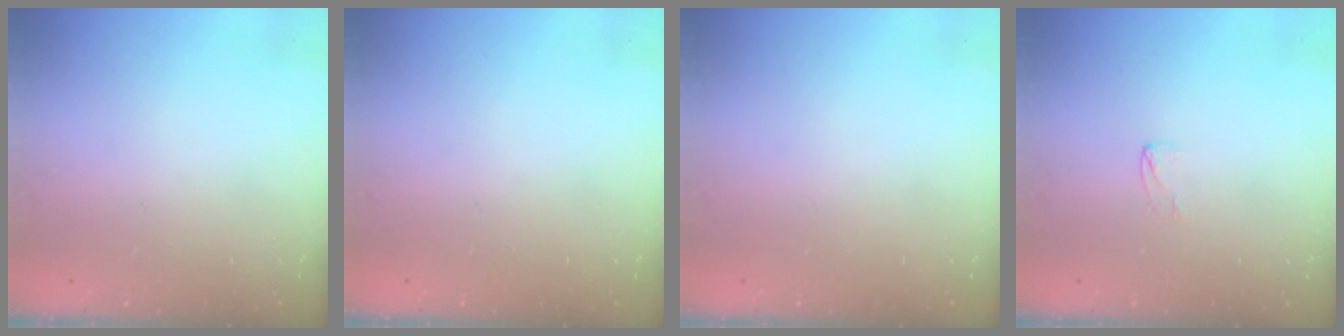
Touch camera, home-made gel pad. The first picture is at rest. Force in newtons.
{"total": 0.0}
{"total": 0.0}
{"total": 3.0, "press": 3.0, "slide": 0.3}